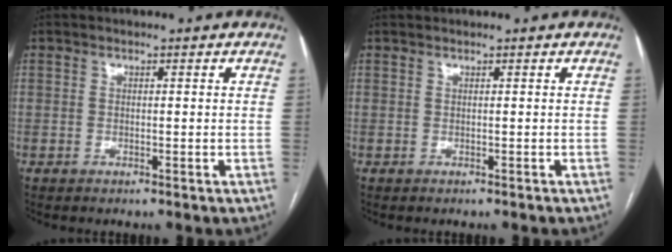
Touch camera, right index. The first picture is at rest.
{"total": 0.0}